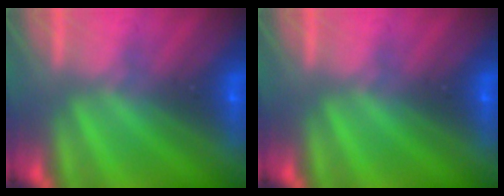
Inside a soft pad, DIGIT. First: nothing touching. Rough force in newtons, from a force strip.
{"total": 0.0}